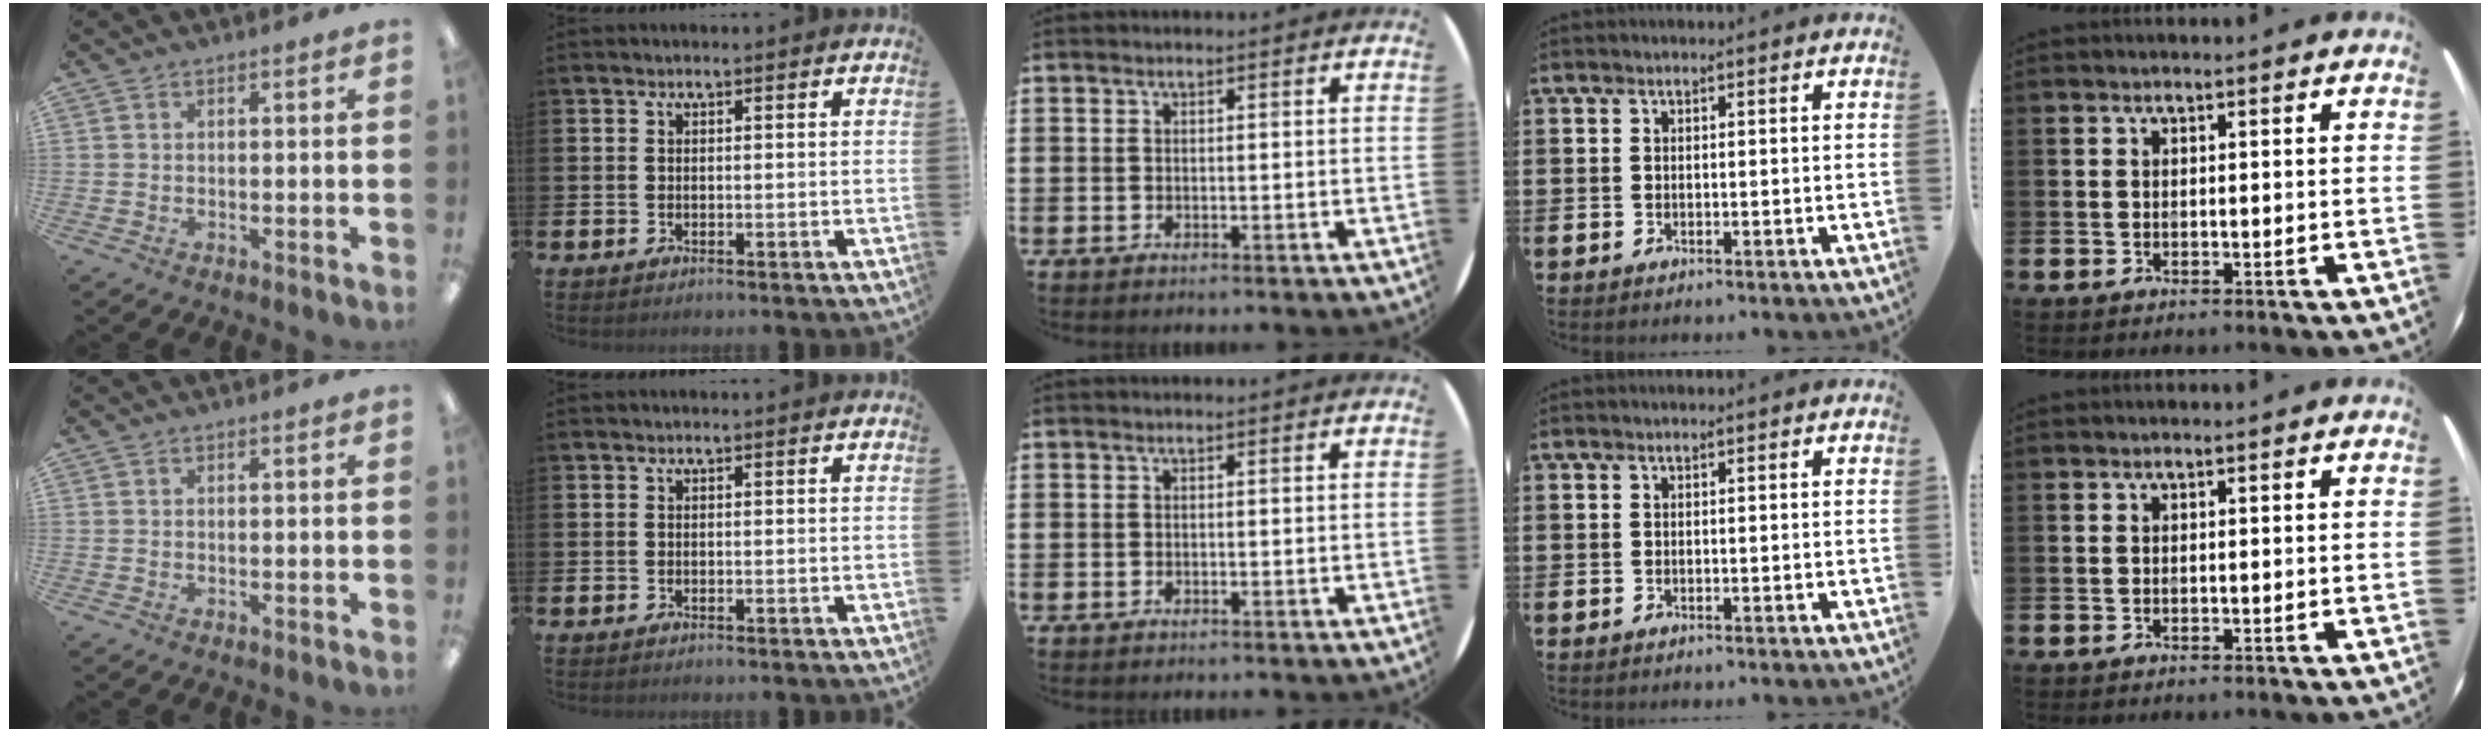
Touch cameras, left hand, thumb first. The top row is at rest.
{}